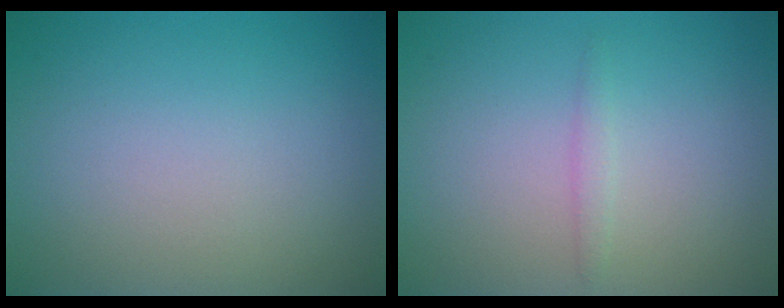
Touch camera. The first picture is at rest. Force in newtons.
{"total": 0.7, "press": 0.7, "slide": 0.0}